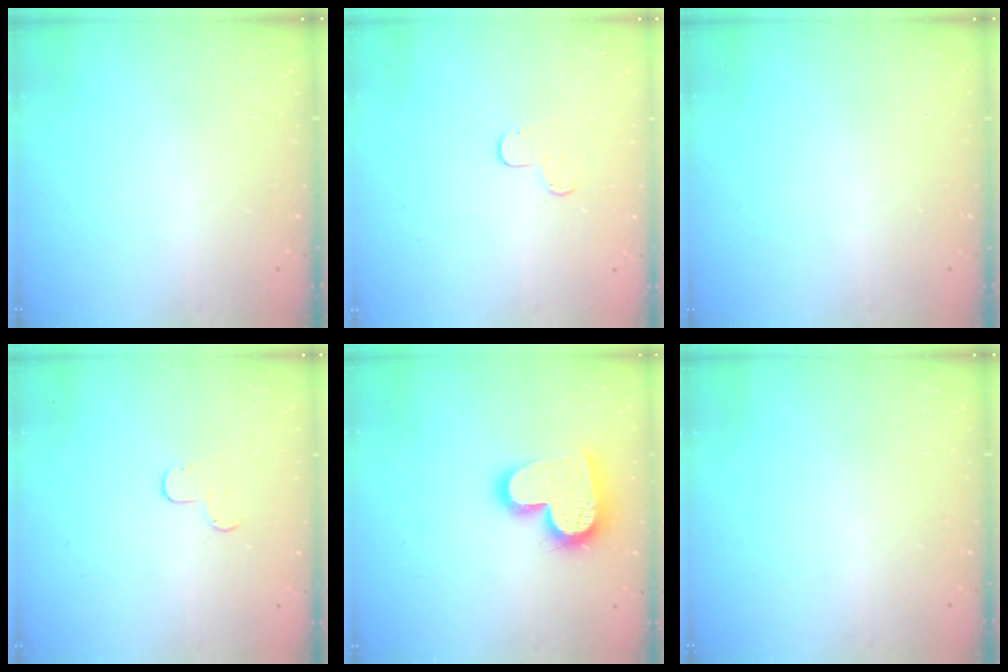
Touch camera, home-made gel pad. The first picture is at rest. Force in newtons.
{"total": 4.5, "press": 4.5, "slide": 0.4}
{"total": 0.0}
{"total": 4.5, "press": 4.5, "slide": 0.4}
{"total": 16.7, "press": 16.7, "slide": 1.1}
{"total": 0.0}